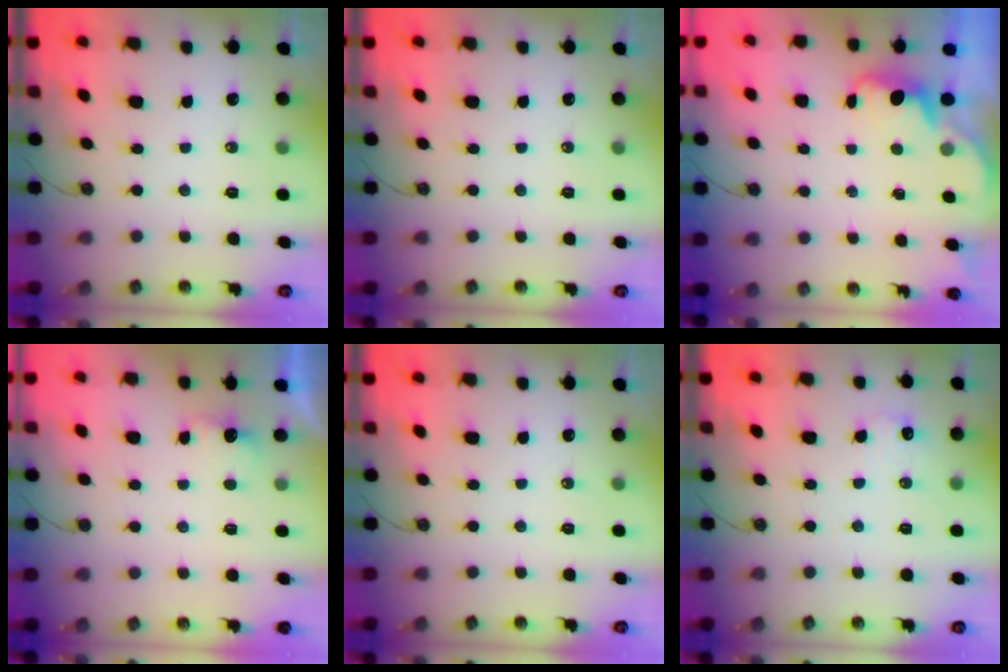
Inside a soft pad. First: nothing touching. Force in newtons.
{"total": 0.0}
{"total": 2.1, "press": 2.0, "slide": 0.7}
{"total": 2.4, "press": 2.3, "slide": 0.7}
{"total": 0.0}
{"total": 6.5, "press": 6.5, "slide": 0.7}